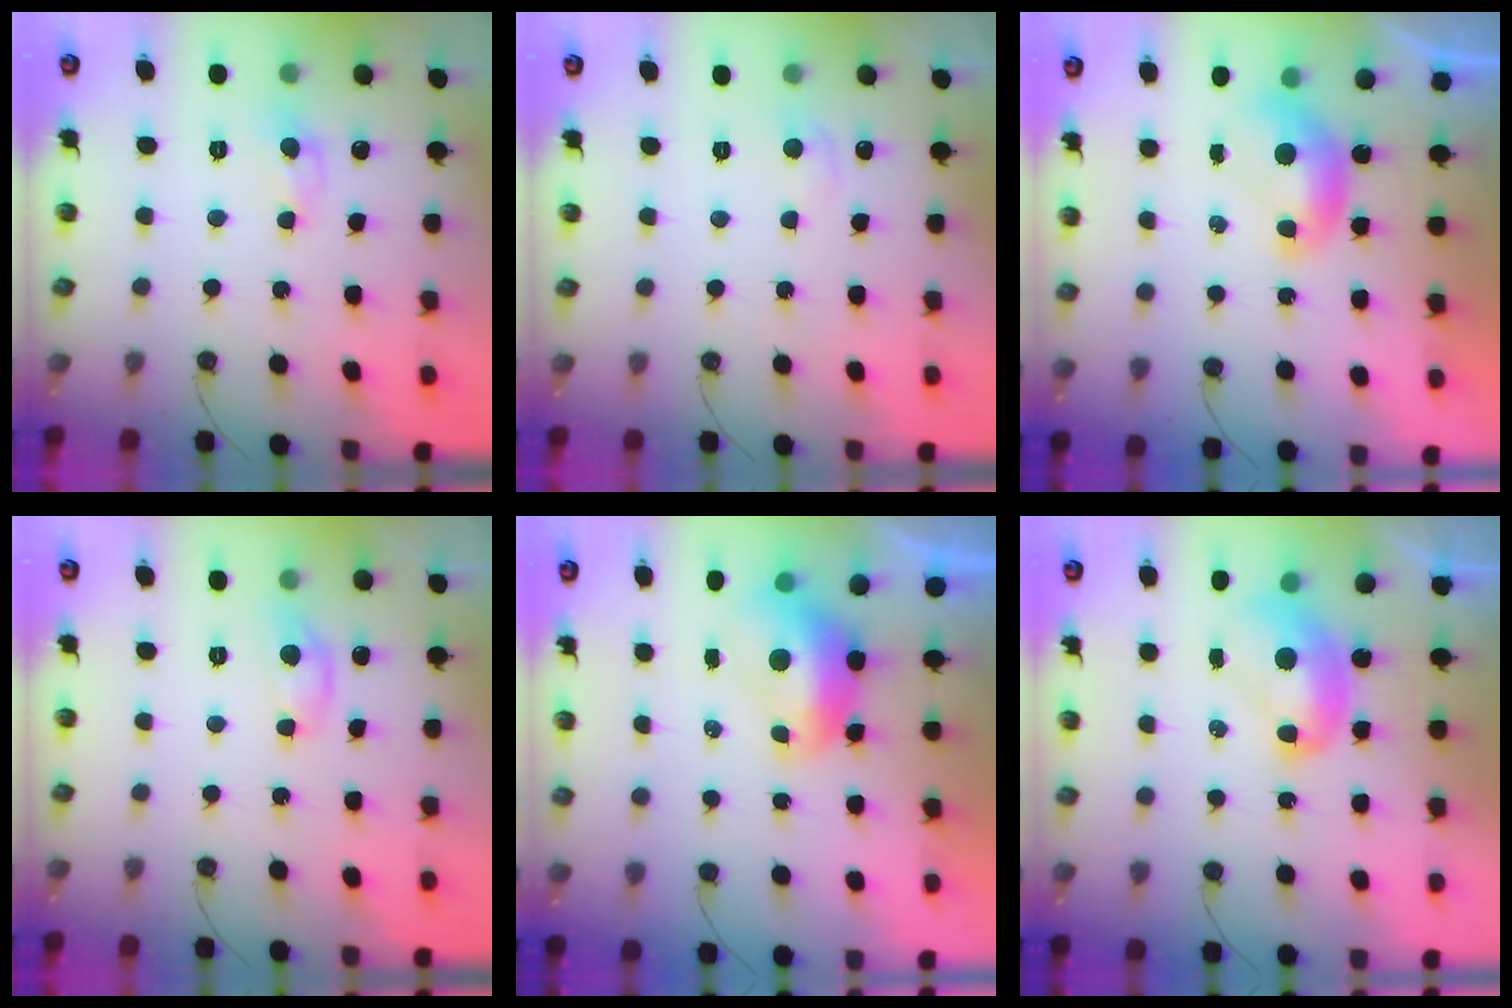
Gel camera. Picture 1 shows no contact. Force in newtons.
{"total": 0.7, "press": 0.2, "slide": 0.7}
{"total": 0.0}
{"total": 2.6, "press": 2.6, "slide": 0.2}
{"total": 1.9, "press": 1.8, "slide": 0.6}
{"total": 2.4, "press": 2.4, "slide": 0.3}